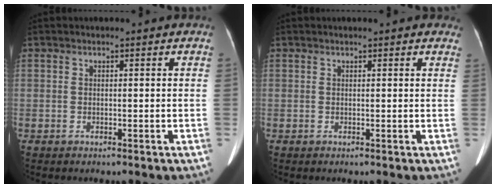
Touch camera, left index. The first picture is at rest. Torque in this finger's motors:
{"motor_torque": [0.10, -0.10, 0.03, 0.02]}